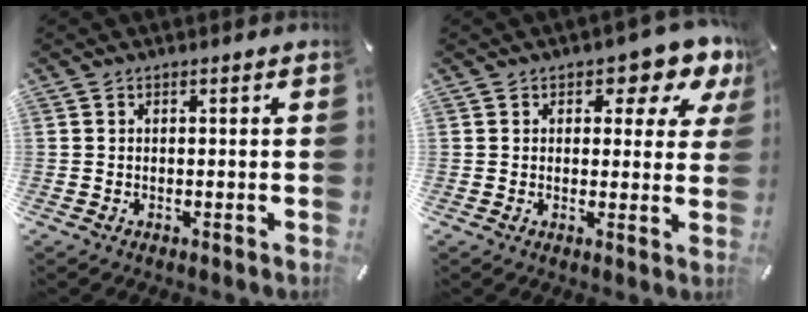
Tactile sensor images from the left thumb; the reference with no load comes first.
{"total": 6.5, "force": [3.4, 3.9, 4.0], "torque": [-0.042, -0.018, 0.050]}